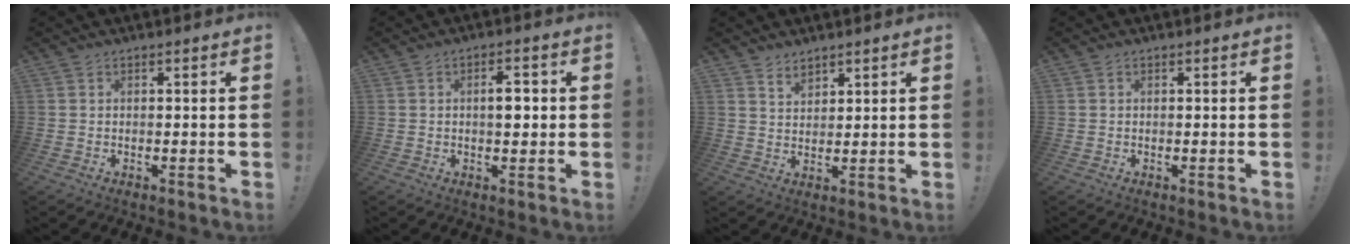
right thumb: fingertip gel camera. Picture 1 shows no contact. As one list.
[{"total": 4.6, "force": [-0.1, 2.1, 4.1], "torque": [-0.065, 0.006, -0.008]}, {"total": 3.8, "force": [3.3, 1.7, 0.7], "torque": [-0.008, -0.023, 0.060]}, {"total": 0.0}]